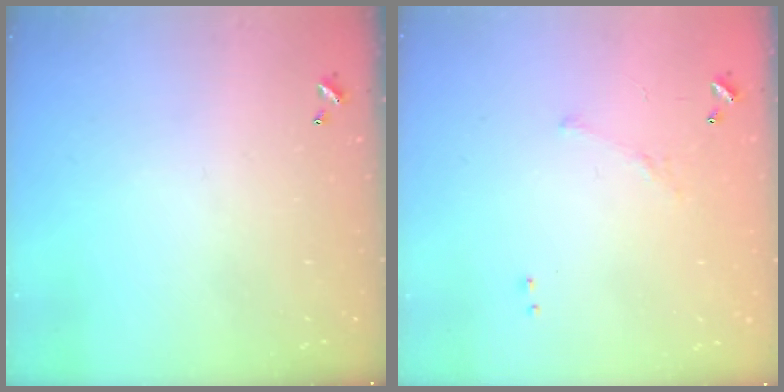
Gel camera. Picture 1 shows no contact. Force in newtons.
{"total": 5.0, "press": 4.9, "slide": 0.9}